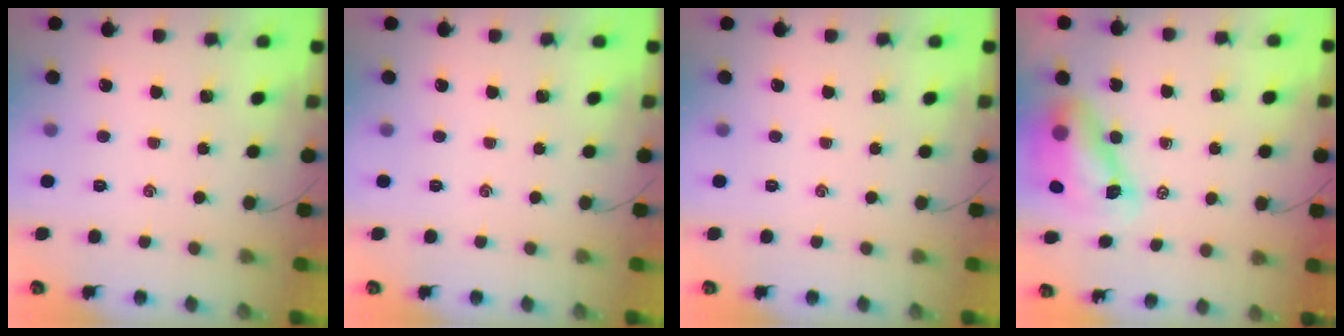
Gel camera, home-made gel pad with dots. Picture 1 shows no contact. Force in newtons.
{"total": 0.0}
{"total": 0.0}
{"total": 8.2, "press": 7.8, "slide": 2.3}